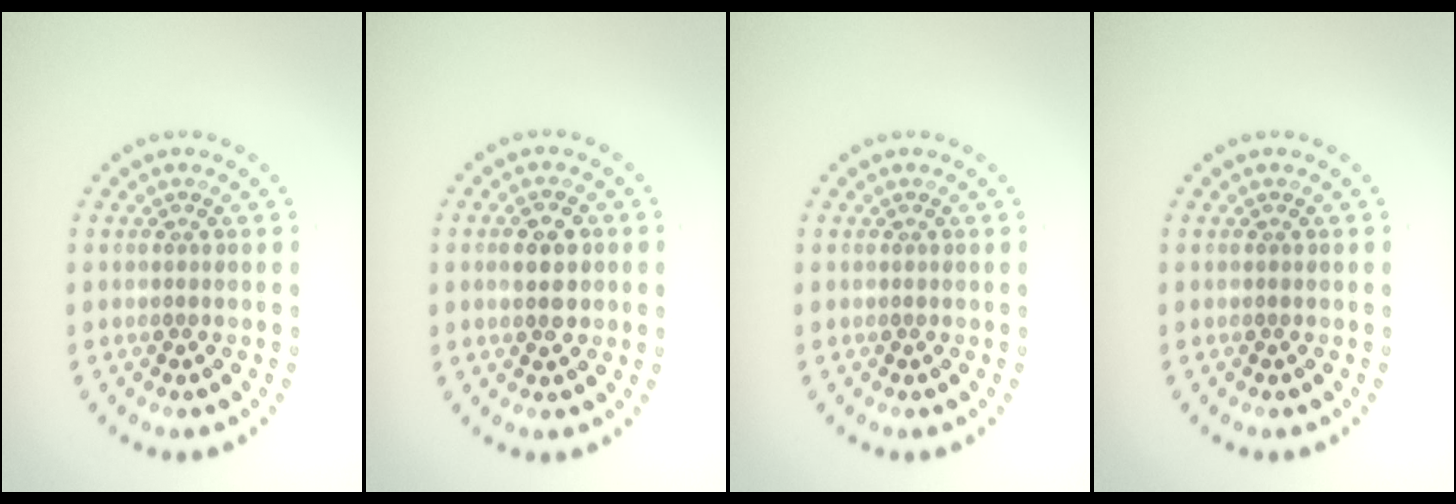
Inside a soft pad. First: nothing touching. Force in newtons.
{"total": 2.9, "press": 2.9, "slide": 0.1}
{"total": 0.0}
{"total": 0.0}